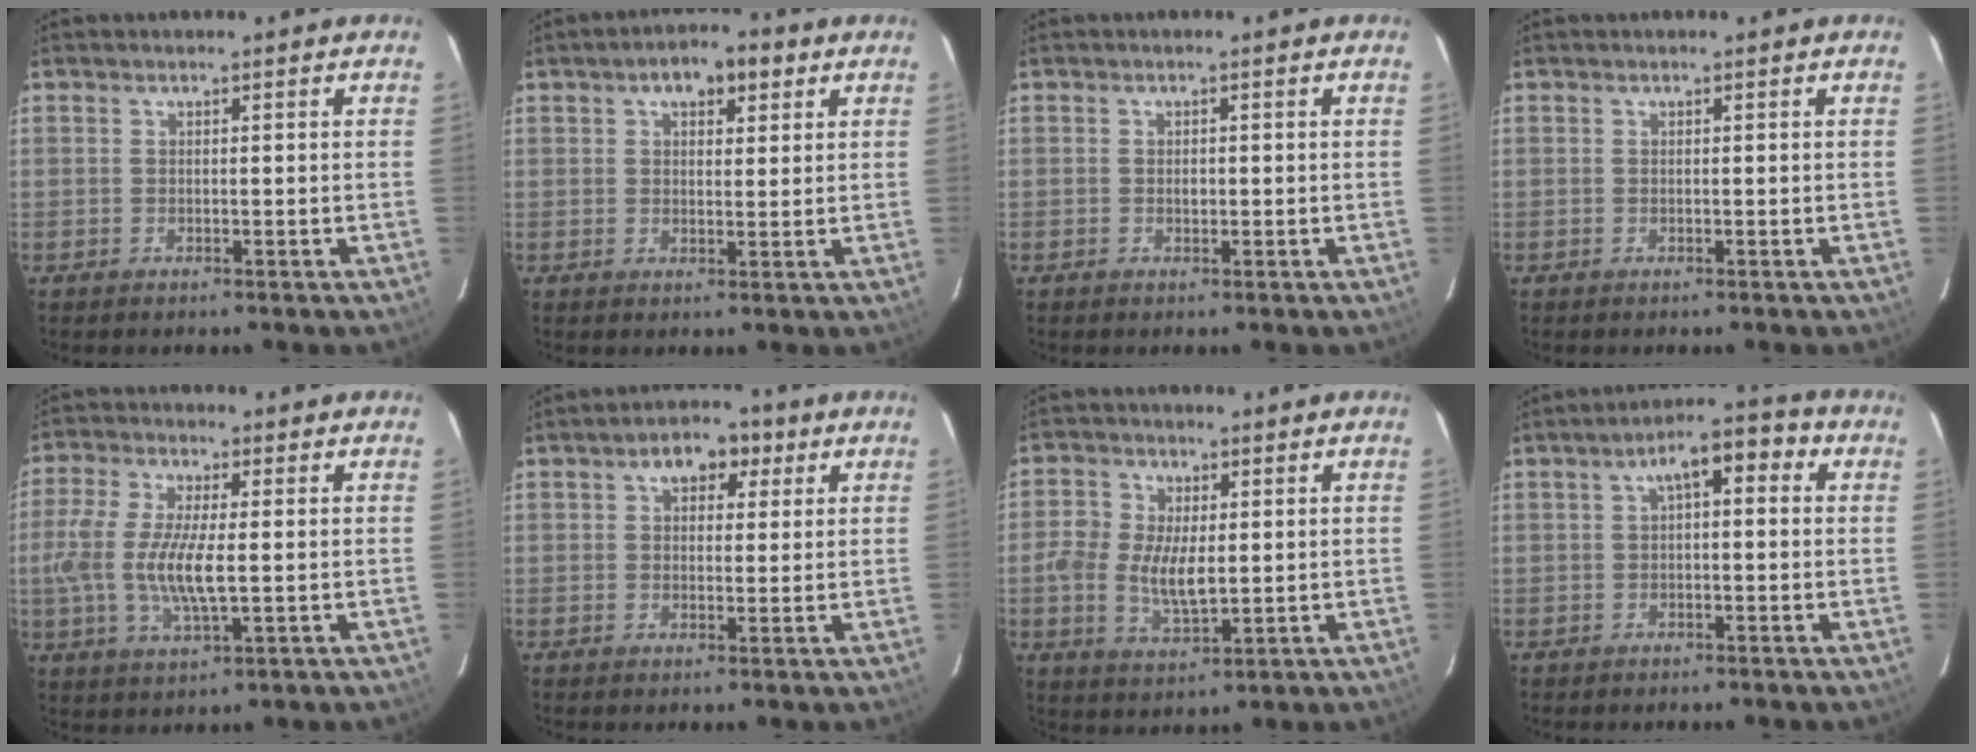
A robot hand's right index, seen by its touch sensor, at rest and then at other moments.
{"total": 6.5, "force": [3.2, 3.3, 4.5], "torque": [-0.071, 0.023, 0.048]}
{"total": 0.9, "force": [-0.1, 0.8, 0.5], "torque": [-0.007, 0.002, -0.002]}
{"total": 0.0}
{"total": 10.9, "force": [-0.8, 3.4, 10.3], "torque": [-0.217, -0.004, -0.018]}
{"total": 6.2, "force": [2.6, 4.2, 3.7], "torque": [-0.055, 0.021, 0.036]}
{"total": 8.3, "force": [-0.4, 4.6, 6.8], "torque": [-0.143, -0.002, -0.009]}
{"total": 7.0, "force": [1.4, 3.2, 6.0], "torque": [-0.101, 0.034, 0.022]}